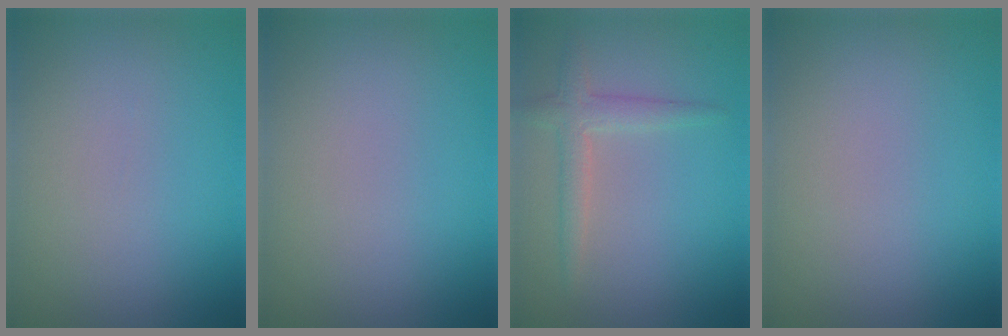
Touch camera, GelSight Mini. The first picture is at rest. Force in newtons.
{"total": 0.0}
{"total": 2.3, "press": 2.3, "slide": 0.1}
{"total": 0.0}